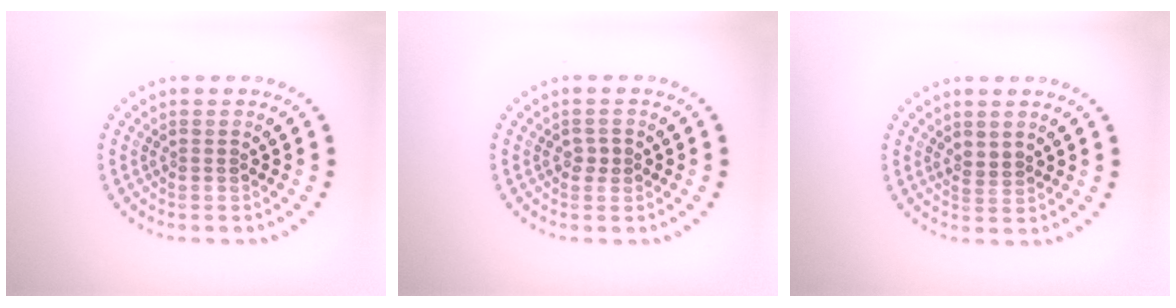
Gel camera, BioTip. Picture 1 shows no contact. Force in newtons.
{"total": 1.1, "press": 1.1, "slide": 0.3}
{"total": 0.9, "press": 0.7, "slide": 0.6}